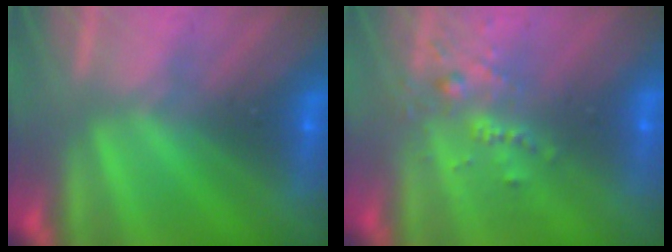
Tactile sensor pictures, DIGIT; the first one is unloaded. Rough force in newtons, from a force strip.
{"total": 2.6}